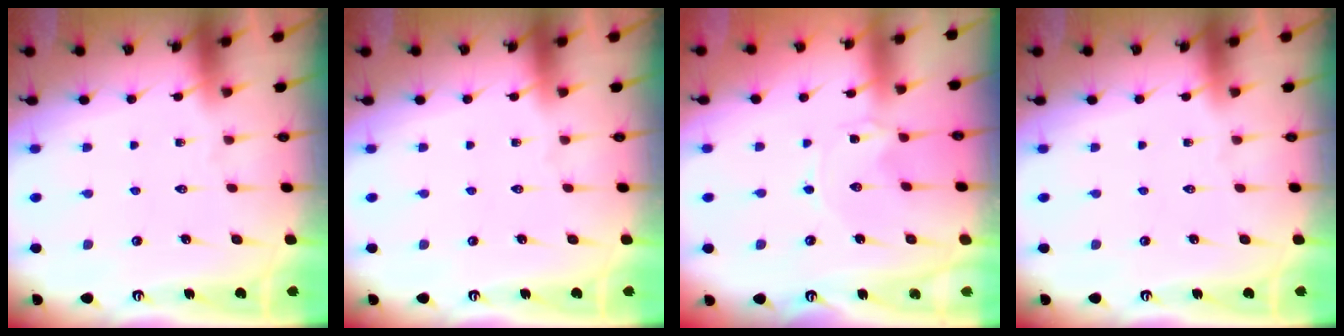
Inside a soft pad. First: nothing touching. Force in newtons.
{"total": 0.0}
{"total": 0.0}
{"total": 0.0}